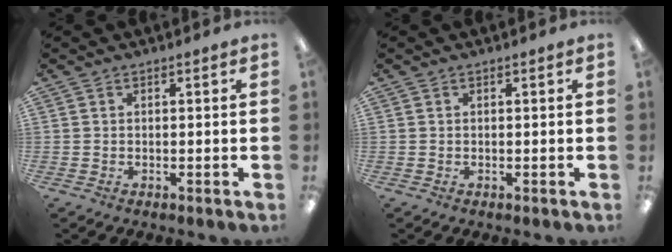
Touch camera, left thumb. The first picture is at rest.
{"total": 0.0}